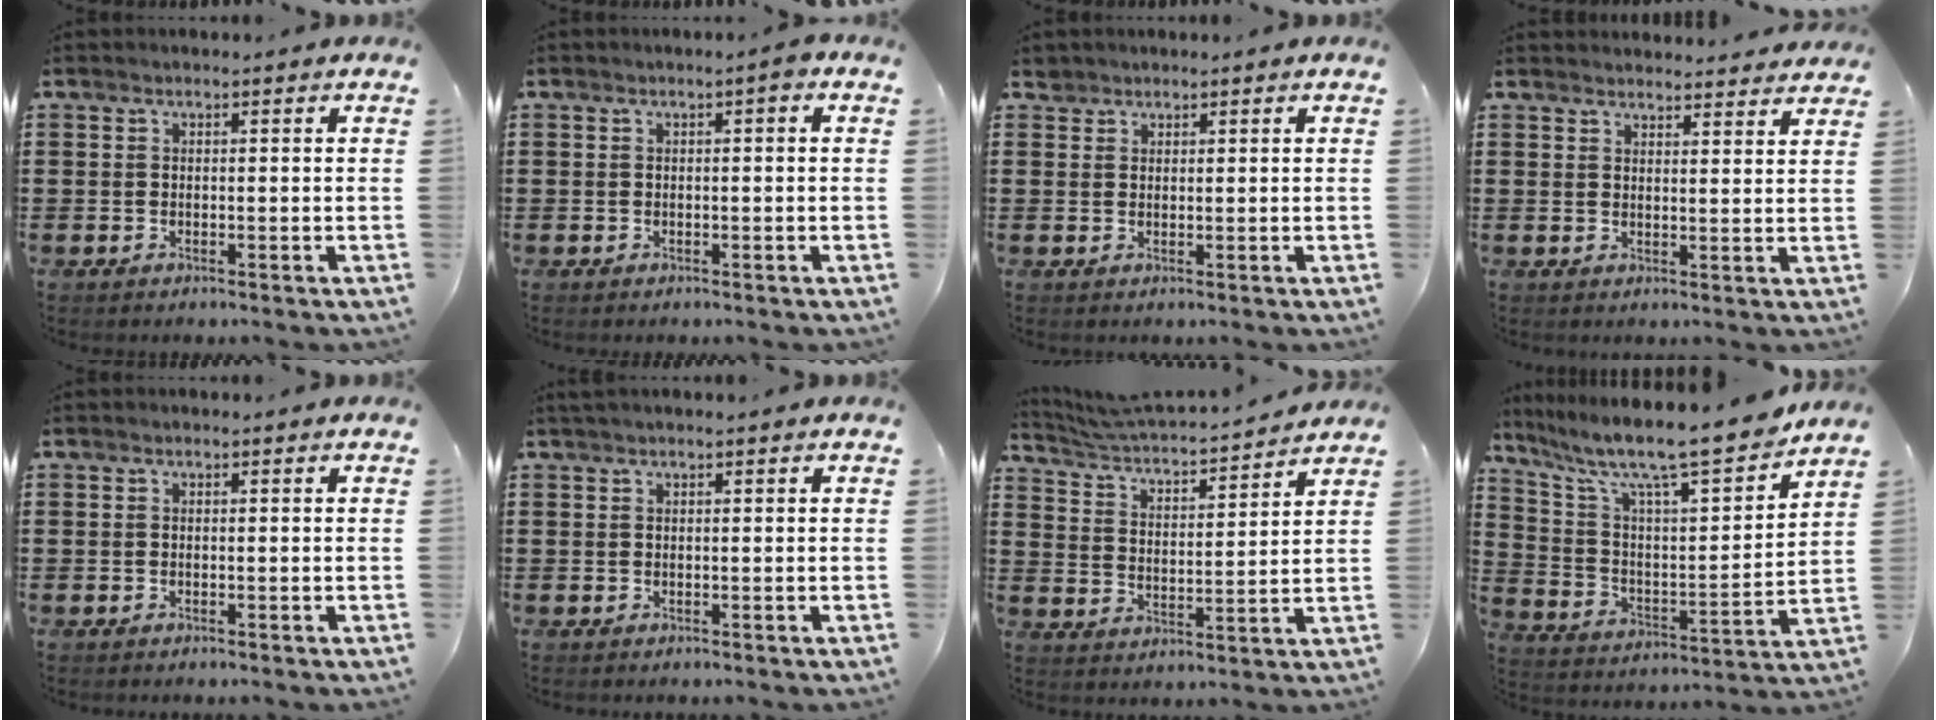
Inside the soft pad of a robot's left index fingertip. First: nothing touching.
{"total": 0.9, "force": [-0.1, 0.2, 0.9], "torque": [-0.017, -0.001, -0.002]}
{"total": 1.4, "force": [1.3, 0.7, 0.0], "torque": [-0.005, 0.002, 0.026]}
{"total": 2.9, "force": [2.9, 0.1, -0.1], "torque": [0.001, -0.014, 0.054]}
{"total": 0.0}
{"total": 0.5, "force": [0.4, 0.0, 0.4], "torque": [-0.008, 0.000, 0.008]}
{"total": 3.7, "force": [3.5, 0.2, 1.1], "torque": [-0.044, -0.034, 0.051]}
{"total": 10.8, "force": [9.3, 1.2, 5.5], "torque": [-0.130, -0.074, 0.149]}